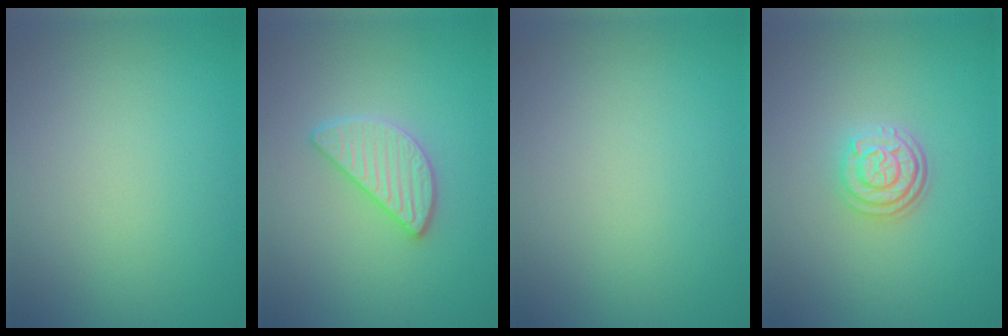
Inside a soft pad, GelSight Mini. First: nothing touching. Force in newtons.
{"total": 2.6, "press": 2.6, "slide": 0.2}
{"total": 0.0}
{"total": 3.2, "press": 2.5, "slide": 2.1}